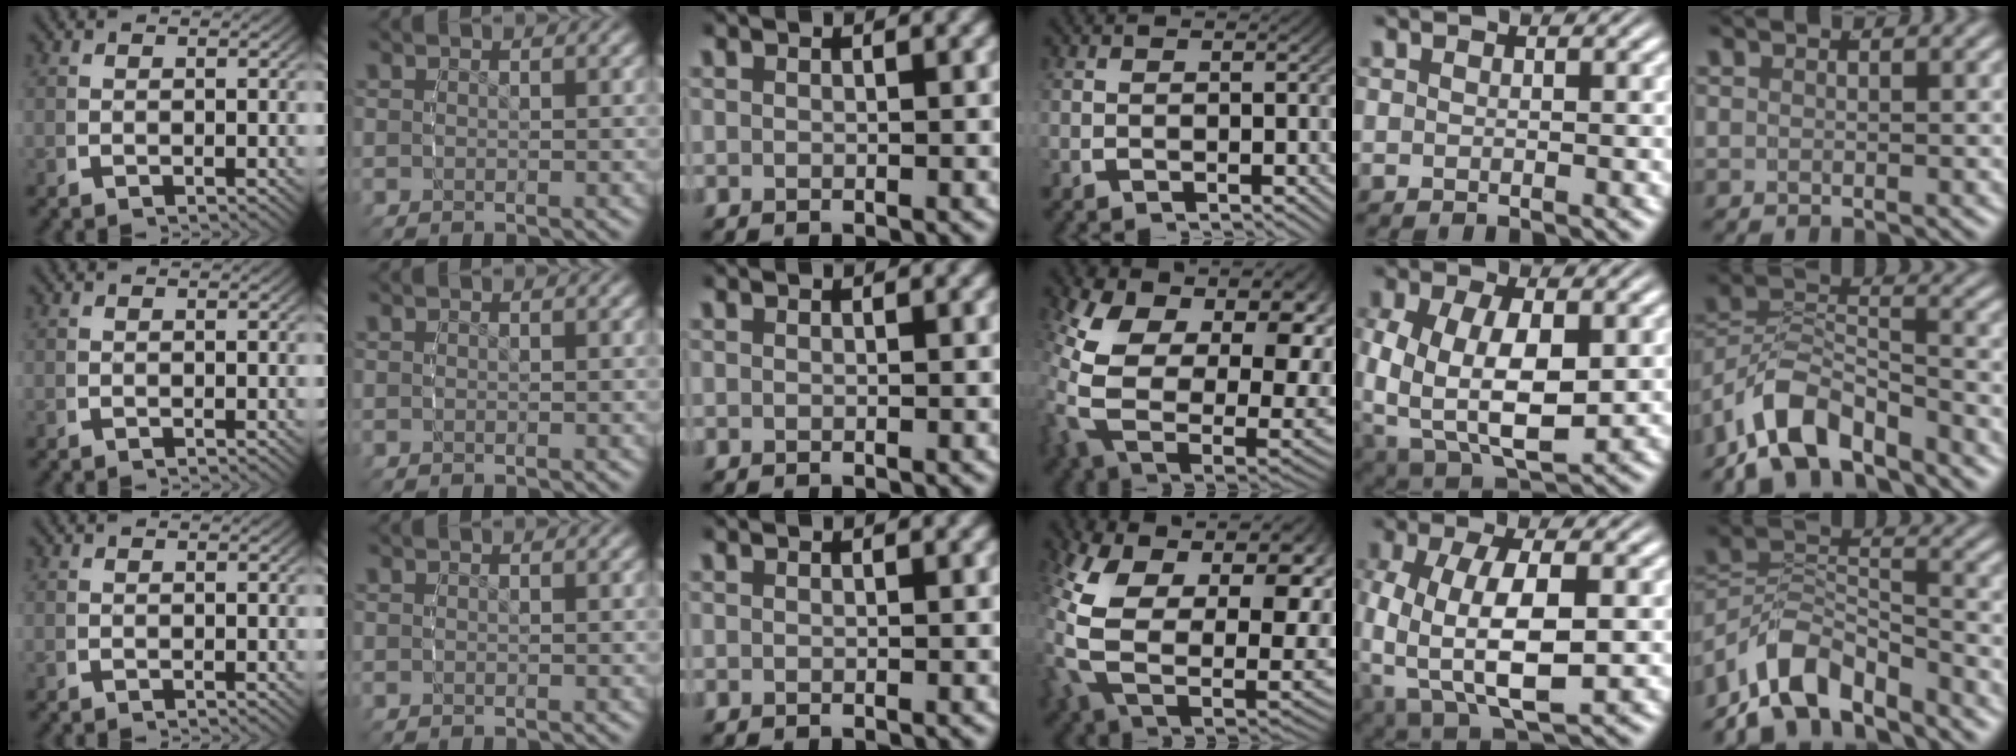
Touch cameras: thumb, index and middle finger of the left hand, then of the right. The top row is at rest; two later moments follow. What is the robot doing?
{"motion": "grasp_and_lifting", "object": "backpack"}